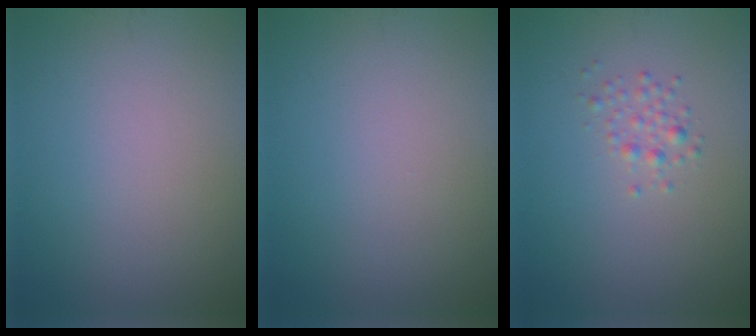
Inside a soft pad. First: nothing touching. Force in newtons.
{"total": 0.0}
{"total": 1.3, "press": 1.3, "slide": 0.1}